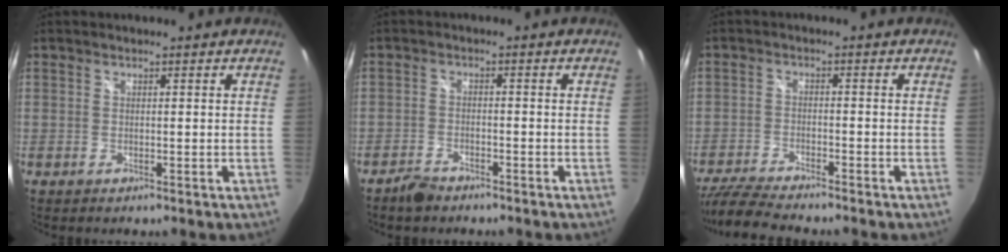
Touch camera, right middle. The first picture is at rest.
{"total": 3.6, "force": [-3.1, 1.4, 1.3], "torque": [-0.042, 0.001, -0.058]}
{"total": 9.0, "force": [-8.1, 0.5, 3.9], "torque": [-0.104, -0.022, -0.146]}